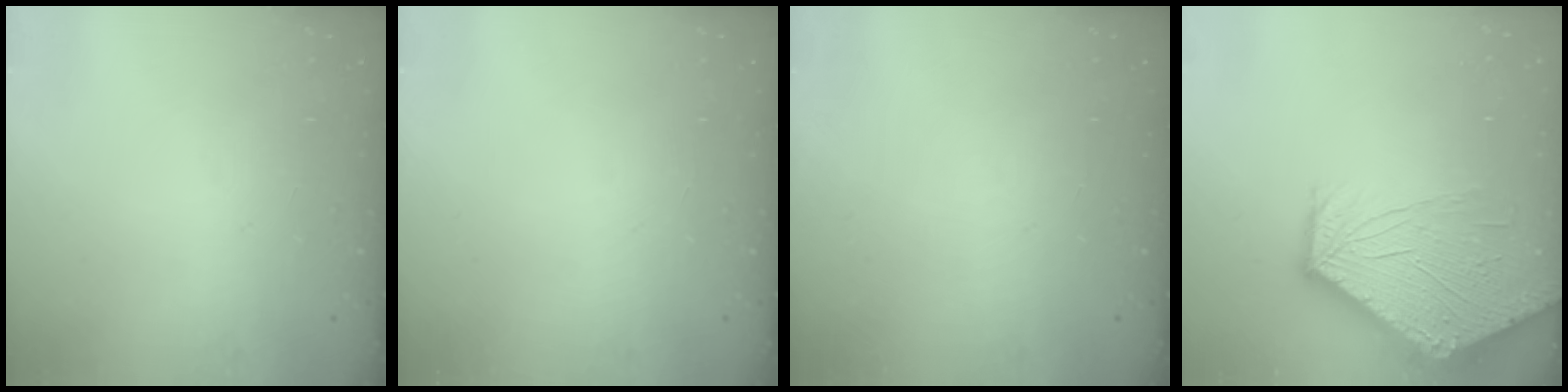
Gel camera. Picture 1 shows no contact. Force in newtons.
{"total": 0.0}
{"total": 0.0}
{"total": 11.1, "press": 11.0, "slide": 1.3}